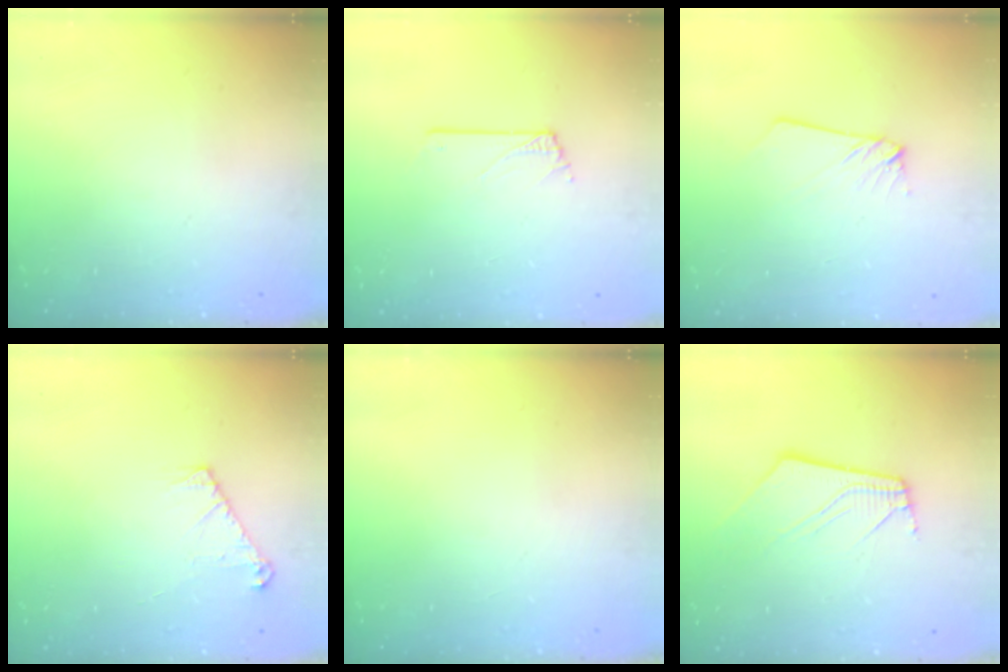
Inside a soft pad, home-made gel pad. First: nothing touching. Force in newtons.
{"total": 0.6, "press": 0.6, "slide": 0.1}
{"total": 3.0, "press": 3.0, "slide": 0.3}
{"total": 6.0, "press": 6.0, "slide": 0.7}
{"total": 0.0}
{"total": 10.2, "press": 10.1, "slide": 1.2}